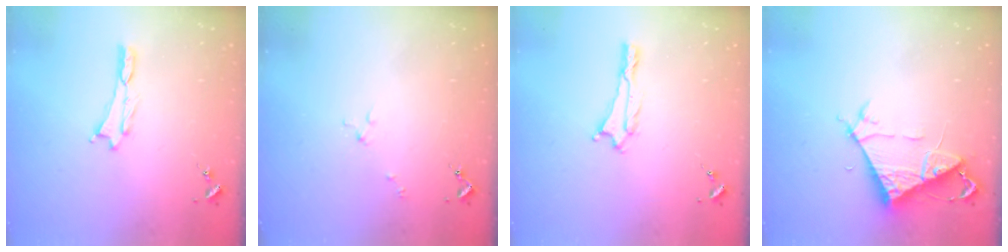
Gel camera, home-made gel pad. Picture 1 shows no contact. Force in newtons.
{"total": 1.7, "press": 1.7, "slide": 0.3}
{"total": 0.0}
{"total": 7.1, "press": 7.0, "slide": 0.5}